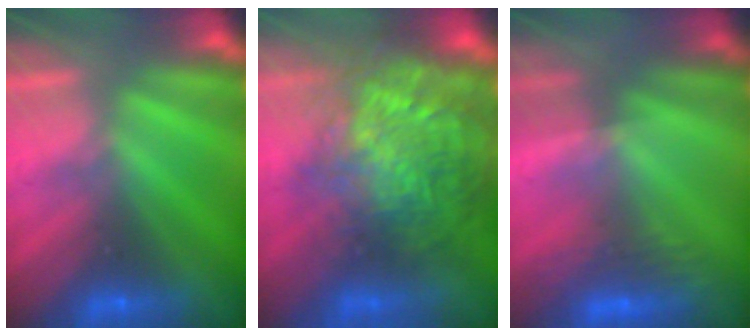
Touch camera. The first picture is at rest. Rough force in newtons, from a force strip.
{"total": 8.3}
{"total": 2.8}